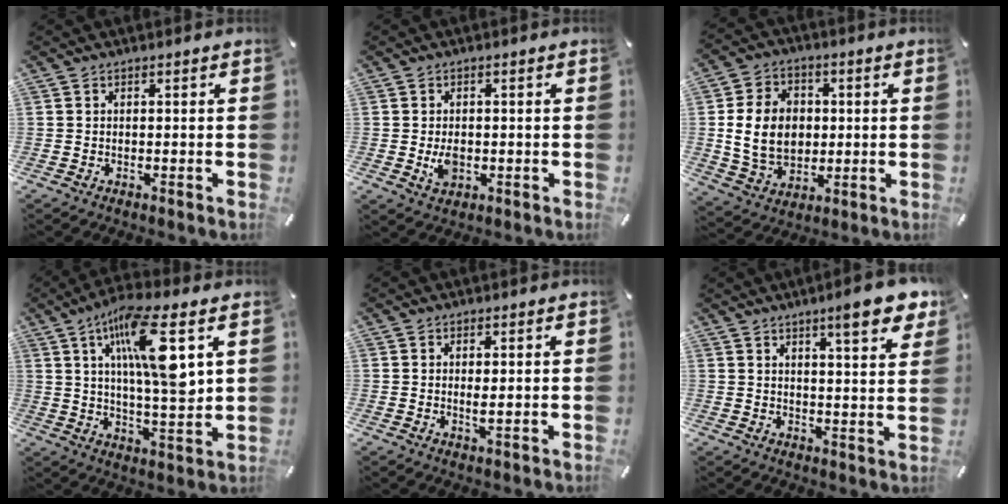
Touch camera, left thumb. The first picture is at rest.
{"total": 4.0, "force": [-0.4, 2.7, 2.9], "torque": [-0.058, -0.006, -0.010]}
{"total": 12.6, "force": [0.6, 10.2, 7.4], "torque": [-0.158, 0.012, 0.011]}
{"total": 16.6, "force": [6.7, 4.6, 14.5], "torque": [-0.264, -0.017, 0.101]}
{"total": 2.0, "force": [0.3, 0.5, 1.9], "torque": [-0.039, -0.003, 0.005]}
{"total": 9.3, "force": [6.4, 1.8, 6.5], "torque": [-0.093, -0.035, 0.103]}